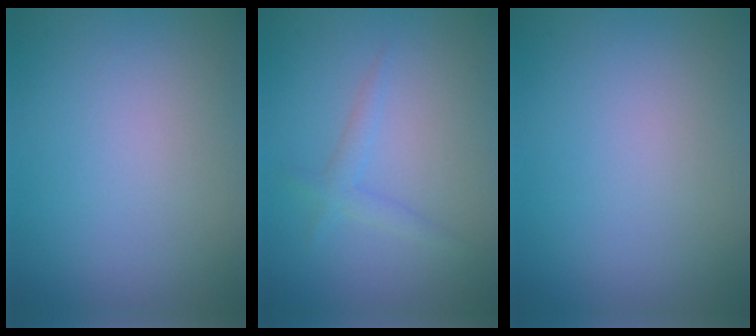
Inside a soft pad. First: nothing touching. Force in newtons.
{"total": 1.4, "press": 1.4, "slide": 0.0}
{"total": 0.0}